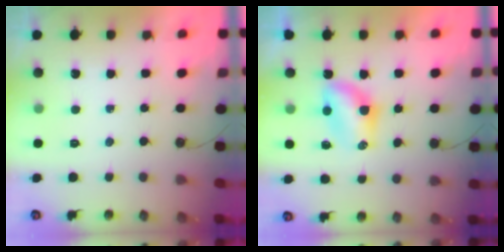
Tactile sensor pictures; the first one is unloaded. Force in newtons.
{"total": 8.2, "press": 7.3, "slide": 3.8}